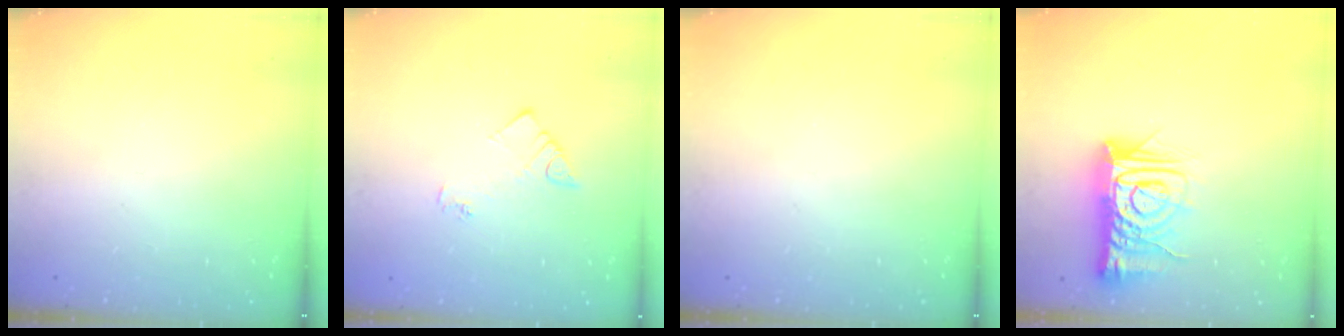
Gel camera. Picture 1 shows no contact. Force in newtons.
{"total": 4.2, "press": 4.2, "slide": 0.5}
{"total": 0.0}
{"total": 13.2, "press": 13.1, "slide": 1.6}